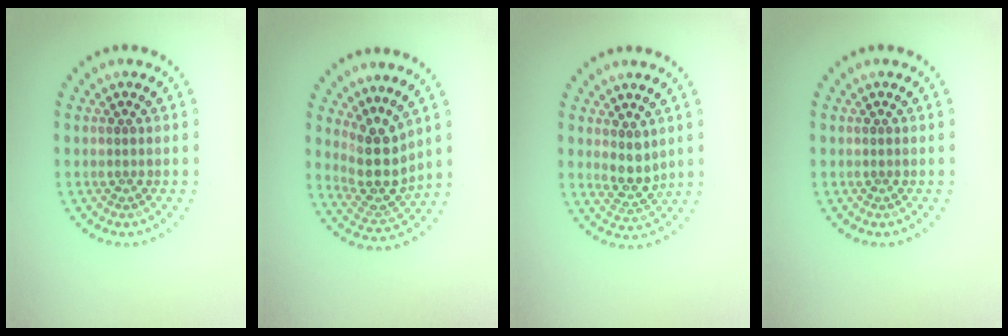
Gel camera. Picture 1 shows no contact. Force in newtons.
{"total": 4.2, "press": 3.2, "slide": 2.7}
{"total": 2.4, "press": 2.0, "slide": 1.2}
{"total": 0.0}